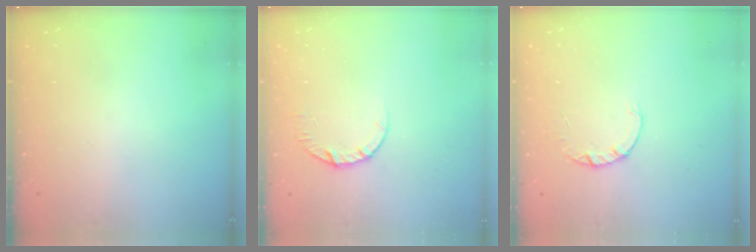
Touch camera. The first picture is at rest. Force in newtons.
{"total": 4.5, "press": 4.5, "slide": 0.4}
{"total": 1.8, "press": 1.8, "slide": 0.1}